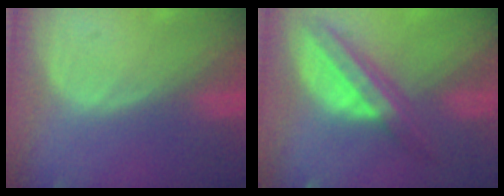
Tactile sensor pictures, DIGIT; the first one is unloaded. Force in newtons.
{"total": 7.9, "press": 6.6, "slide": 4.3}